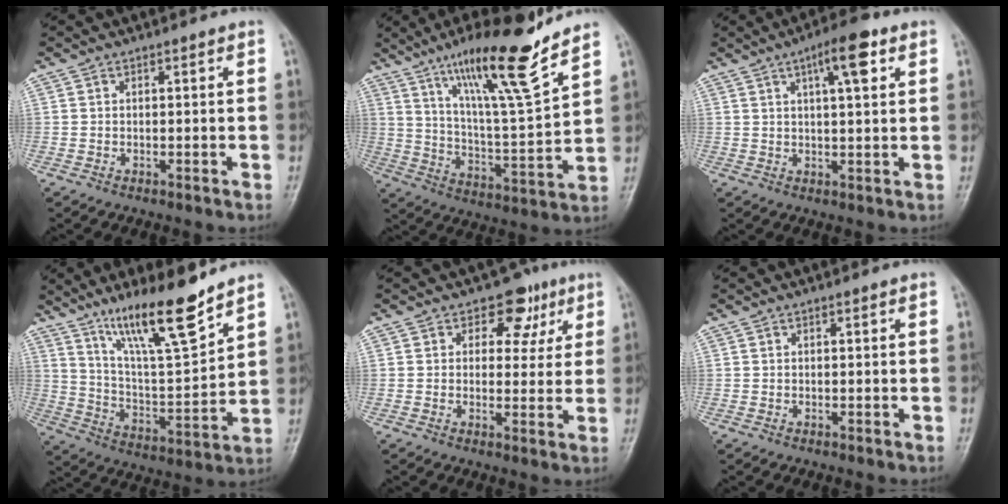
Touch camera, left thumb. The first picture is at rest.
{"total": 18.2, "force": [12.9, 1.7, 12.8], "torque": [-0.197, -0.075, 0.221]}
{"total": 7.8, "force": [3.5, 2.2, 6.6], "torque": [-0.095, -0.003, 0.050]}
{"total": 15.9, "force": [11.6, 2.5, 10.7], "torque": [-0.171, -0.073, 0.215]}
{"total": 7.1, "force": [3.3, 5.2, 3.5], "torque": [0.001, -0.006, 0.038]}
{"total": 0.0}